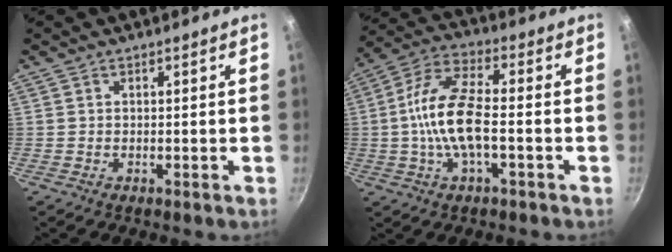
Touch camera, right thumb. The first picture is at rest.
{"total": 12.8, "force": [-2.0, 5.0, 11.6], "torque": [-0.226, 0.032, -0.053]}